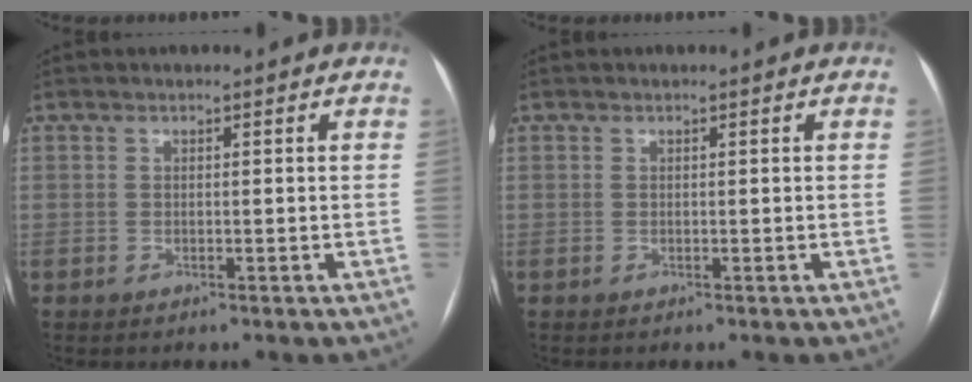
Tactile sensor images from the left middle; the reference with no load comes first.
{"total": 0.0}